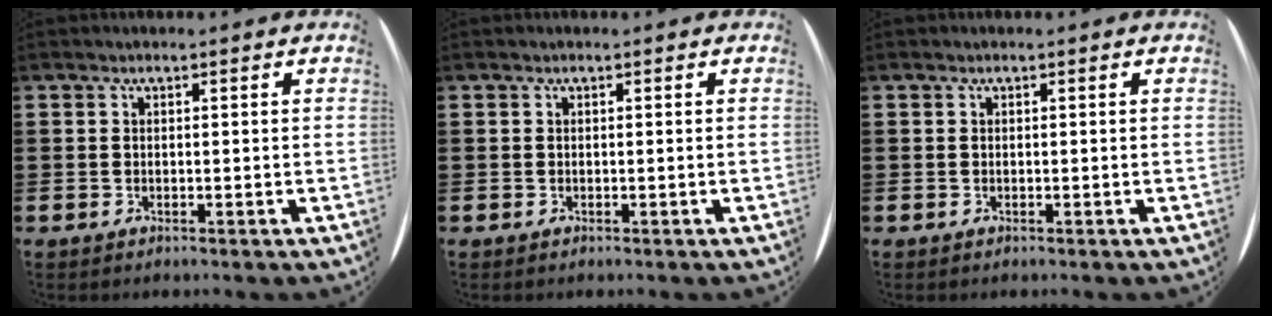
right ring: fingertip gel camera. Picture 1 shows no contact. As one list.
[{"total": 0.0}, {"total": 0.0}]